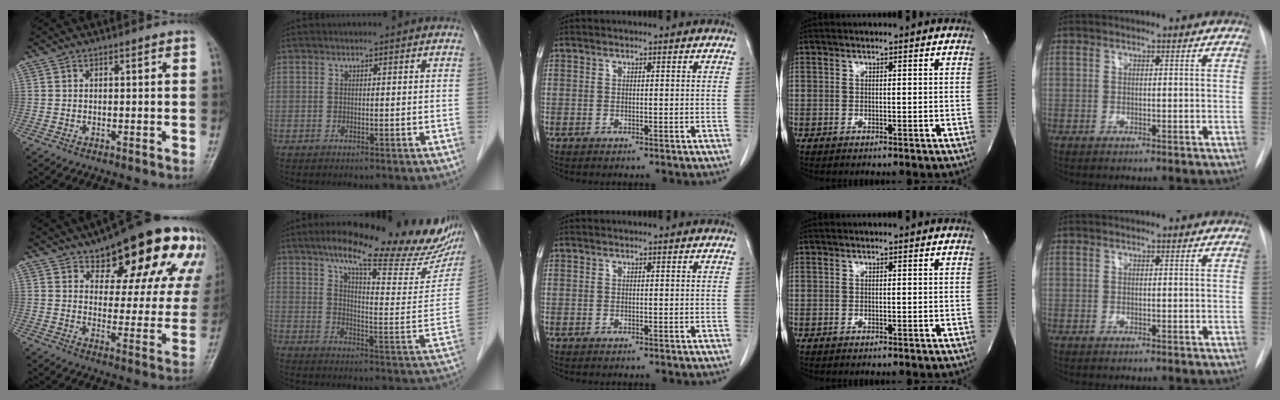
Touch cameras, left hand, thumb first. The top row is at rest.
{"thumb": {"total": 22.4, "force": [13.0, 9.1, 15.9], "torque": [-0.172, -0.032, 0.170]}, "index": {"total": 24.8, "force": [19.5, 4.6, 14.6], "torque": [-0.201, -0.012, 0.250]}}